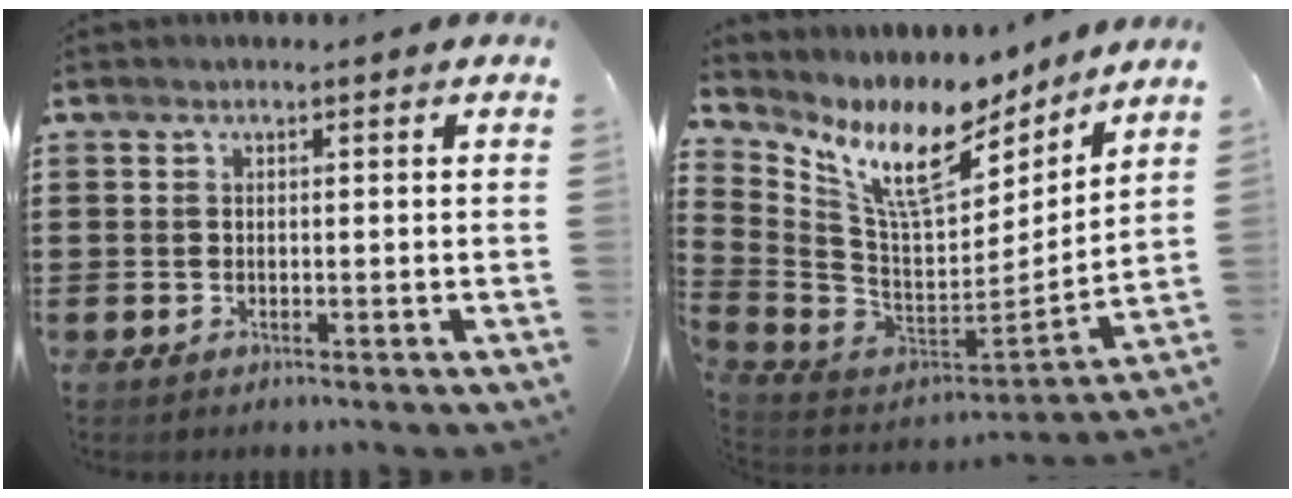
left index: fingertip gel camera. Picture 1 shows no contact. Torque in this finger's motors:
{"motor_torque": [2.14, 0.00, 0.91, 0.21]}